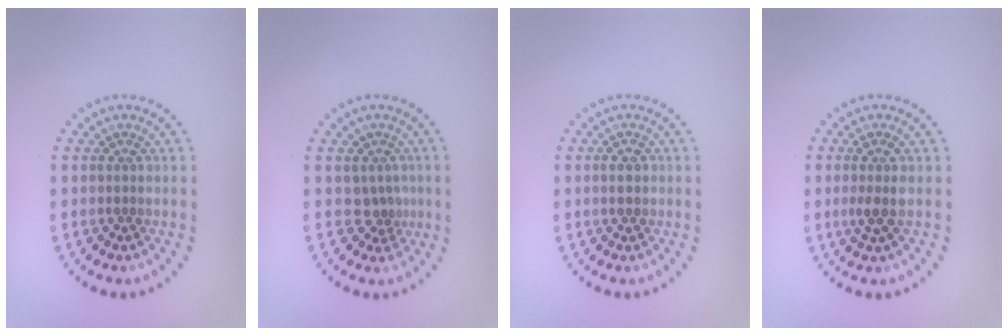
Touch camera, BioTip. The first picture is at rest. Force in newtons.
{"total": 1.9, "press": 1.4, "slide": 1.2}
{"total": 1.9, "press": 1.9, "slide": 0.1}
{"total": 1.9, "press": 1.6, "slide": 1.0}